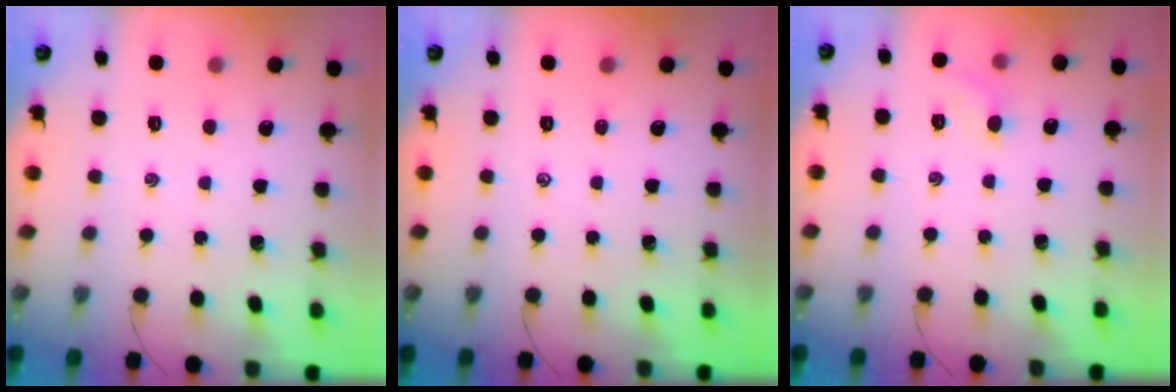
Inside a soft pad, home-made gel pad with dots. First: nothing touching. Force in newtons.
{"total": 0.0}
{"total": 4.6, "press": 4.4, "slide": 1.4}